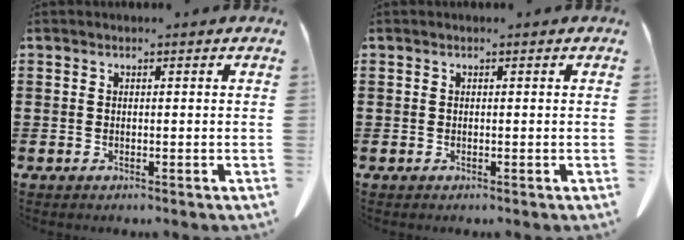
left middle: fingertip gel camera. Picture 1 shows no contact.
{"total": 0.0}